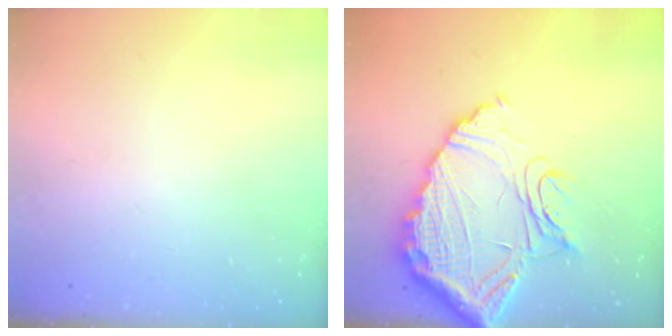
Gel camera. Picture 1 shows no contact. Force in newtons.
{"total": 19.5, "press": 19.4, "slide": 1.7}